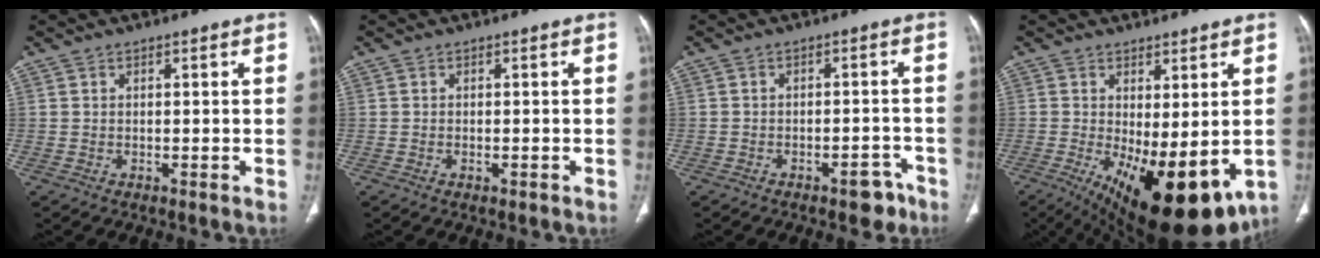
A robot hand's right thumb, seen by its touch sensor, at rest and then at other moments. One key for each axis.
{"total": 0.8, "fx": -0.4, "fy": 0.4, "fz": 0.6, "tx": -0.013, "ty": 0.004, "tz": -0.003}
{"total": 4.8, "fx": -3.2, "fy": 2.4, "fz": 2.6, "tx": -0.015, "ty": 0.027, "tz": -0.037}
{"total": 17.1, "fx": -4.2, "fy": 7.0, "fz": 15.0, "tx": -0.217, "ty": -0.027, "tz": -0.038}